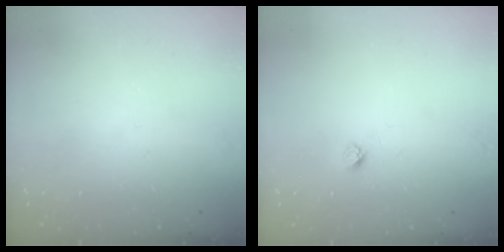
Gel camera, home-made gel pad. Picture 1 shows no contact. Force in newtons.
{"total": 2.7, "press": 2.6, "slide": 0.3}